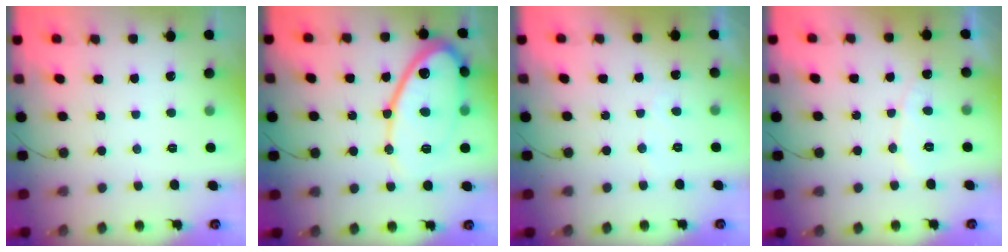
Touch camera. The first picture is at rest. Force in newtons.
{"total": 15.3, "press": 15.2, "slide": 1.1}
{"total": 2.3, "press": 2.3, "slide": 0.1}
{"total": 5.5, "press": 5.5, "slide": 0.2}